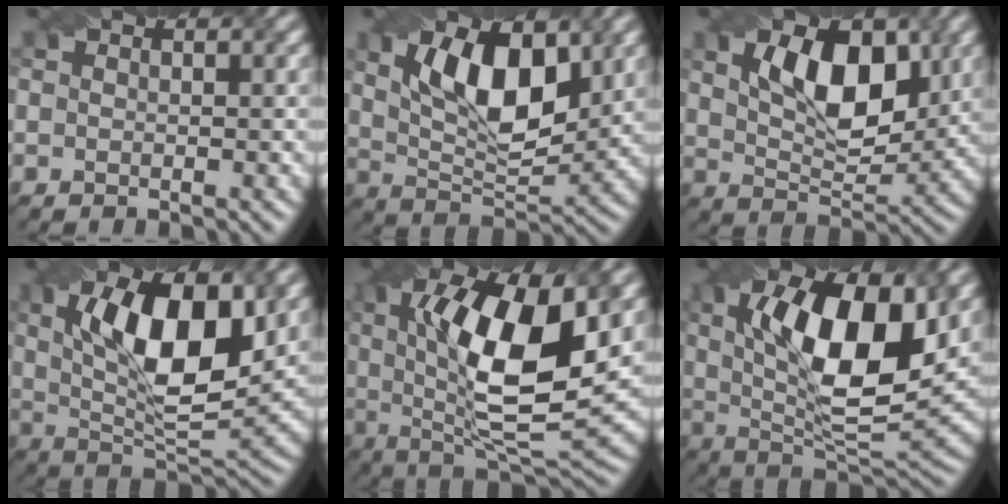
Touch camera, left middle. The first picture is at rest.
{"total": 9.1, "force": [2.8, 4.1, 7.6], "torque": [-0.131, 0.001, 0.047]}
{"total": 8.2, "force": [2.7, 4.1, 6.5], "torque": [-0.106, 0.001, 0.044]}
{"total": 11.8, "force": [3.0, 4.6, 10.5], "torque": [-0.164, 0.005, 0.048]}
{"total": 13.8, "force": [2.3, 4.7, 12.7], "torque": [-0.210, -0.001, 0.039]}
{"total": 12.7, "force": [2.9, 4.8, 11.4], "torque": [-0.177, 0.003, 0.045]}